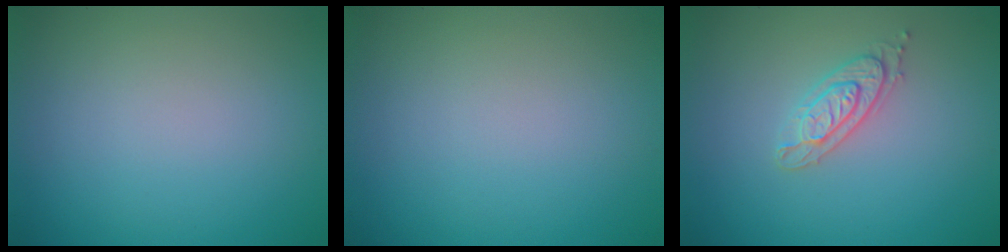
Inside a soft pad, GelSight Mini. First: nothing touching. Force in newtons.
{"total": 0.0}
{"total": 2.3, "press": 2.2, "slide": 0.5}